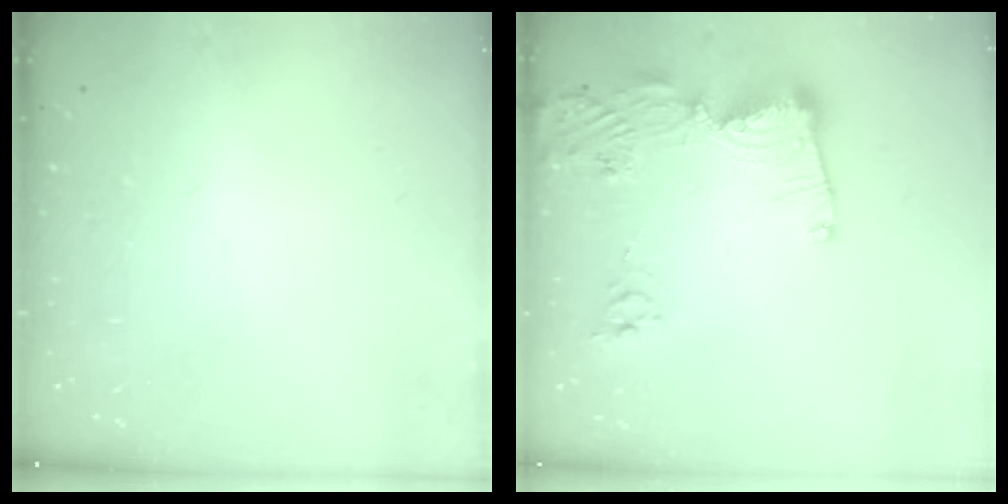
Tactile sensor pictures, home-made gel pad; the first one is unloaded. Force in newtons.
{"total": 15.3, "press": 15.2, "slide": 1.7}